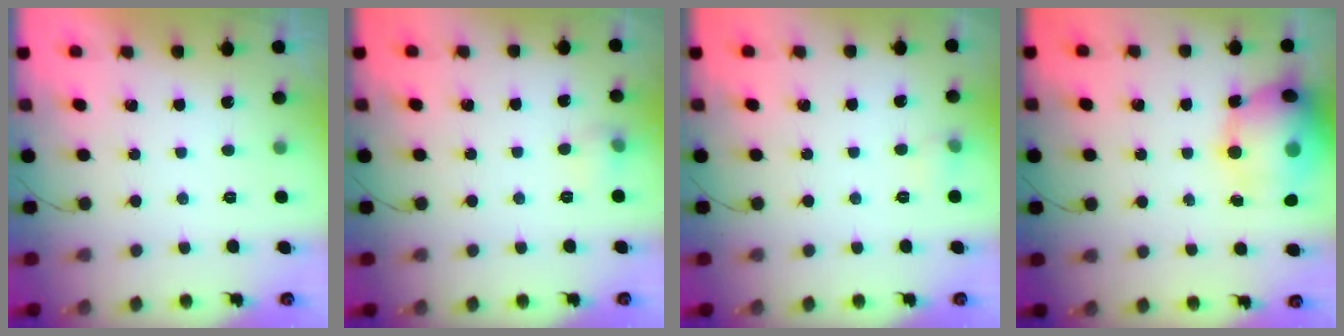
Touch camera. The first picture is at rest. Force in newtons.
{"total": 5.8, "press": 5.6, "slide": 1.6}
{"total": 4.2, "press": 3.9, "slide": 1.3}
{"total": 18.6, "press": 18.2, "slide": 3.8}